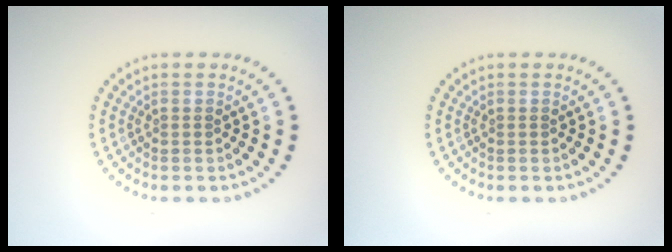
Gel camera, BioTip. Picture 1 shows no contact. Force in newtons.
{"total": 0.0}